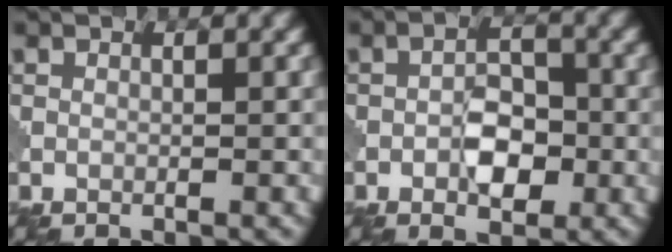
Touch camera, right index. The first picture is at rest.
{"total": 3.2, "force": [-0.7, 1.9, 2.5], "torque": [-0.039, 0.007, -0.006]}